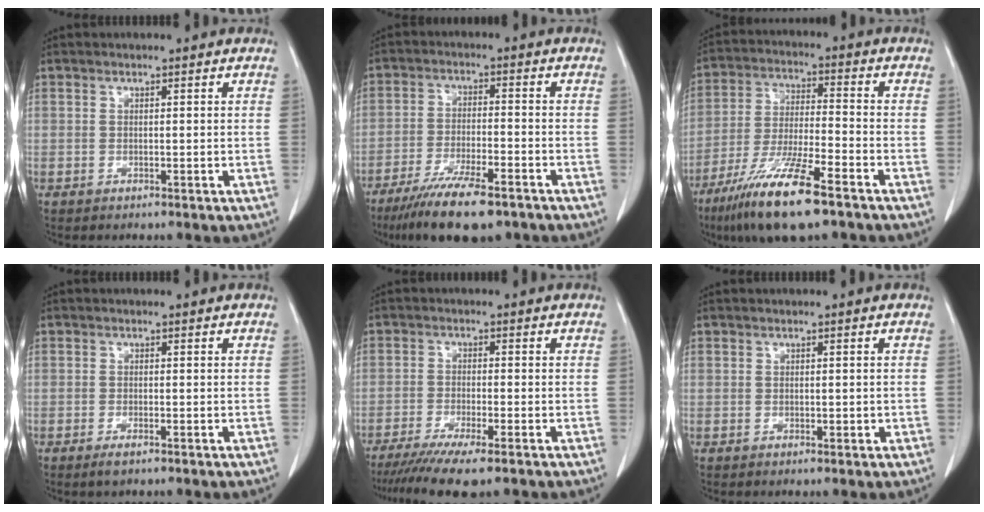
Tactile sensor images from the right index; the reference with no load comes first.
{"total": 12.4, "force": [-9.1, 2.6, 8.0], "torque": [-0.136, -0.026, -0.147]}
{"total": 14.2, "force": [-9.2, 1.5, 10.8], "torque": [-0.217, -0.036, -0.166]}
{"total": 1.5, "force": [-1.0, 0.3, 1.1], "torque": [-0.022, -0.003, -0.014]}
{"total": 9.2, "force": [-6.9, 0.4, 6.0], "torque": [-0.093, -0.021, -0.109]}
{"total": 1.0, "force": [-0.1, 0.6, 0.7], "torque": [-0.009, -0.001, 0.002]}